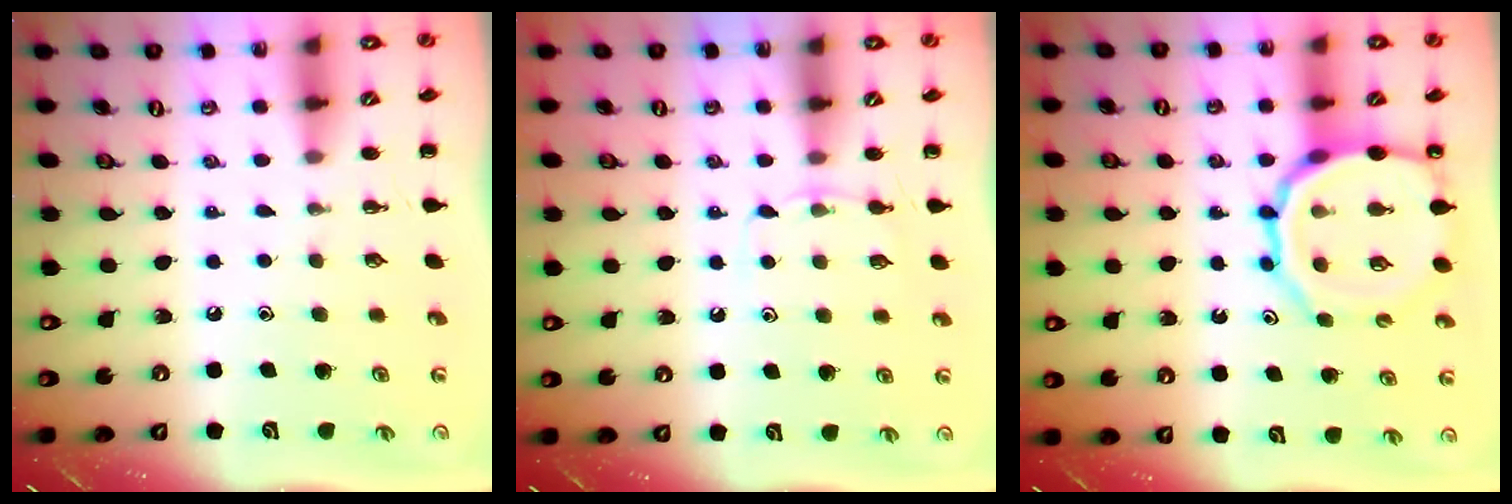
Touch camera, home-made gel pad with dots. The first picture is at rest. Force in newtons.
{"total": 5.0, "press": 4.7, "slide": 1.6}
{"total": 14.6, "press": 14.4, "slide": 2.3}